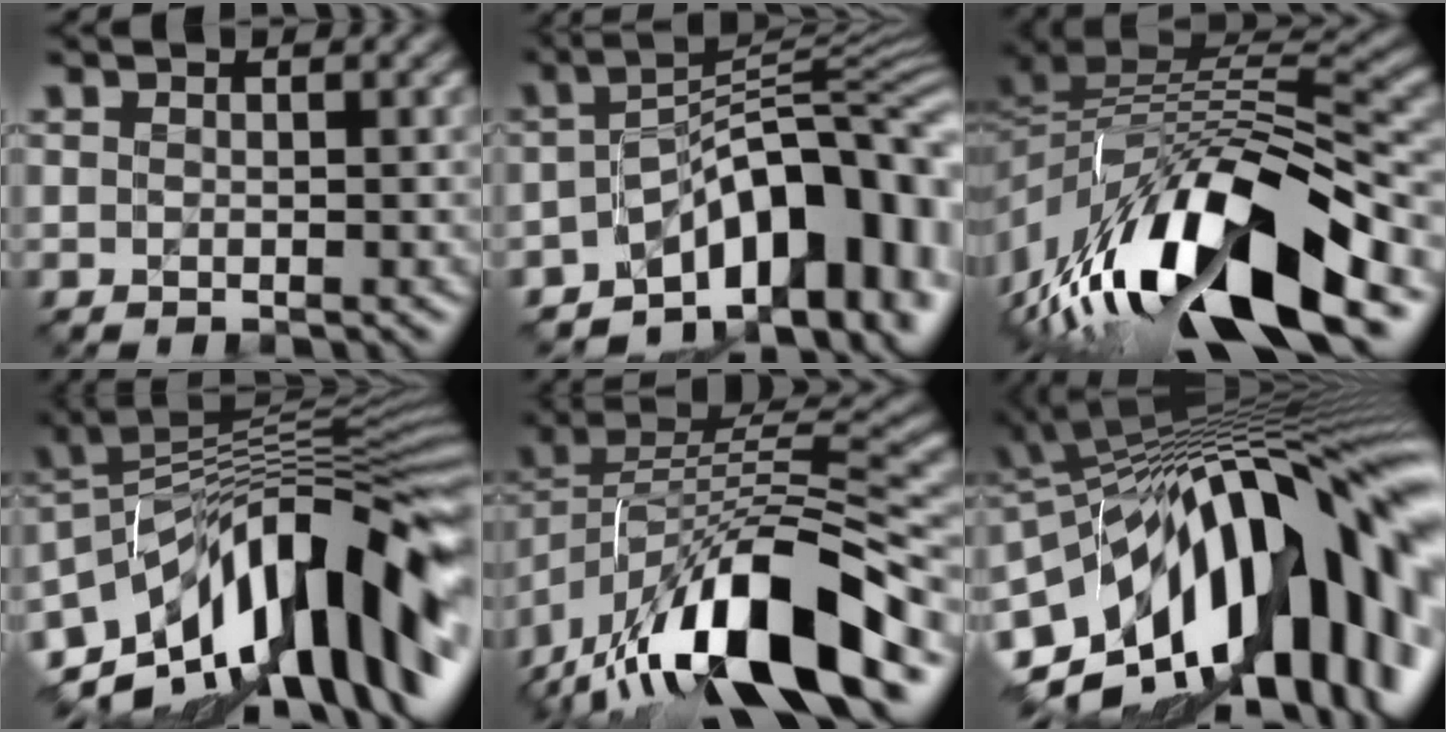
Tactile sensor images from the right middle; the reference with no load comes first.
{"total": 13.6, "force": [-5.9, 6.6, 10.3], "torque": [-0.114, 0.008, -0.095]}
{"total": 15.4, "force": [-6.1, 6.7, 12.4], "torque": [-0.226, 0.018, -0.107]}
{"total": 14.5, "force": [-6.0, 6.4, 11.6], "torque": [-0.167, 0.034, -0.116]}
{"total": 15.4, "force": [-9.0, 5.4, 11.3], "torque": [-0.196, 0.016, -0.164]}
{"total": 18.9, "force": [-5.2, 9.8, 15.3], "torque": [-0.221, 0.006, -0.094]}